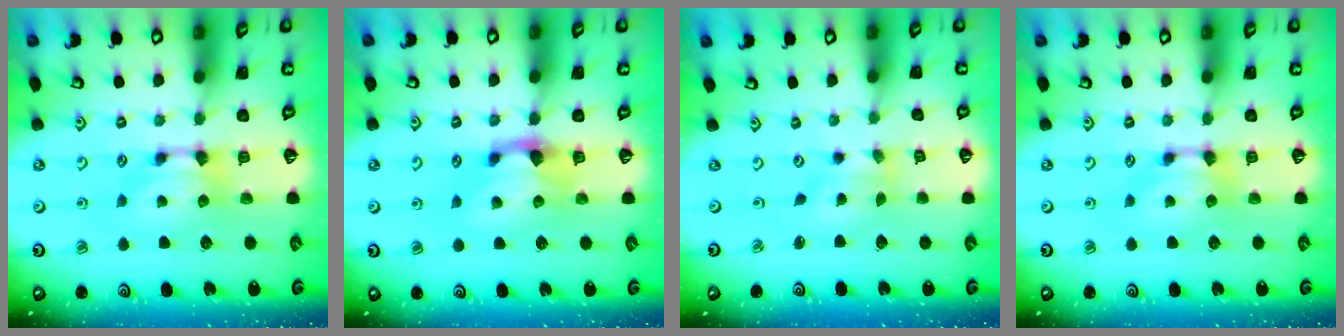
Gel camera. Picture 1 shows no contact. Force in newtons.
{"total": 1.4, "press": 0.9, "slide": 1.0}
{"total": 1.3, "press": 0.7, "slide": 1.0}
{"total": 0.0}